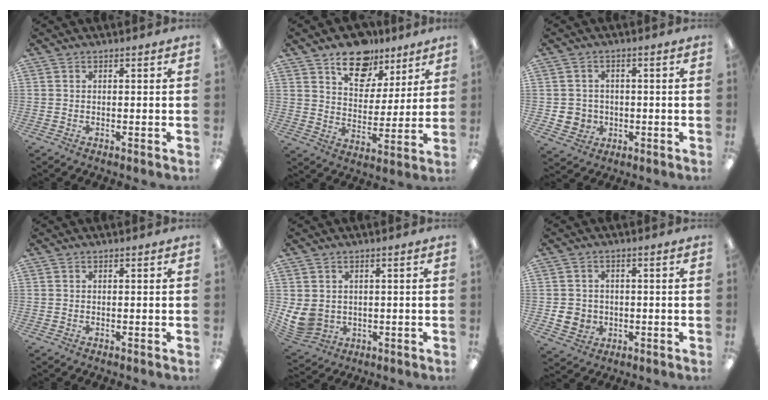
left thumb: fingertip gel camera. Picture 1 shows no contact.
{"total": 13.2, "force": [9.7, 7.7, 4.8], "torque": [-0.063, -0.060, 0.175]}
{"total": 4.7, "force": [-0.7, 4.6, 0.8], "torque": [-0.012, 0.010, -0.010]}
{"total": 0.0}
{"total": 6.8, "force": [0.9, 6.0, 3.1], "torque": [-0.081, -0.003, 0.020]}
{"total": 5.1, "force": [-0.8, 4.9, 1.4], "torque": [-0.013, 0.007, -0.011]}